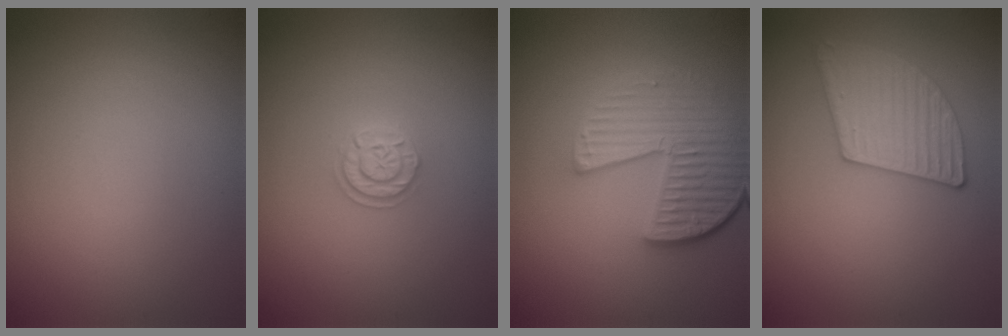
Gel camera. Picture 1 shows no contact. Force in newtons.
{"total": 1.8, "press": 1.8, "slide": 0.3}
{"total": 5.6, "press": 4.1, "slide": 3.7}
{"total": 3.5, "press": 3.4, "slide": 0.8}